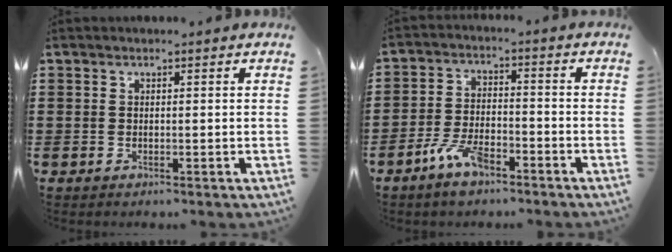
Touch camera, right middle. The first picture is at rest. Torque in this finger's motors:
{"motor_torque": [0.69, 0.08, 0.02, -0.08]}